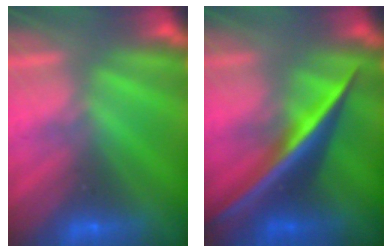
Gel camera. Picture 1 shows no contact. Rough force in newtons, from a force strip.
{"total": 2.7}